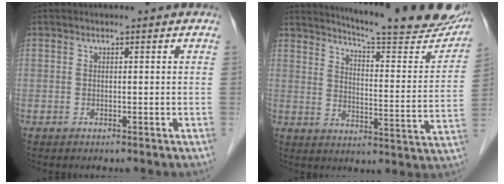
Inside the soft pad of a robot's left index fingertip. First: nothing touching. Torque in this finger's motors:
{"motor_torque": [-0.34, -0.67, 0.24, 0.07]}